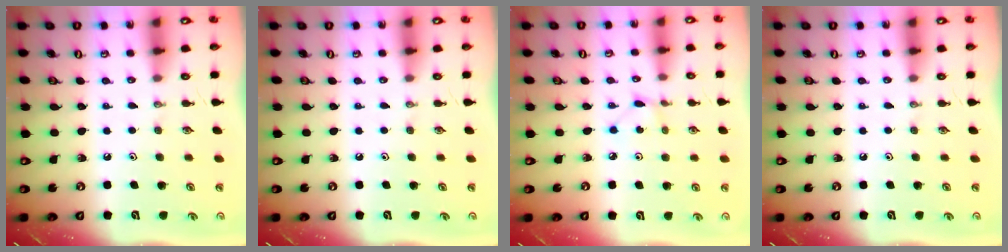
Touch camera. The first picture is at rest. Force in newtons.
{"total": 0.0}
{"total": 1.3, "press": 1.3, "slide": 0.1}
{"total": 0.0}